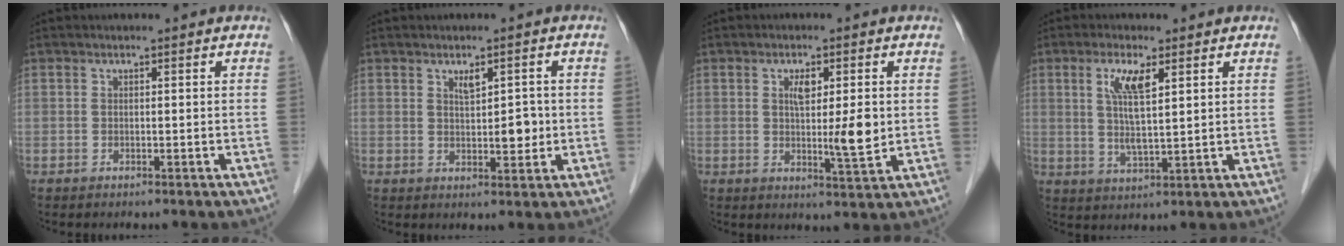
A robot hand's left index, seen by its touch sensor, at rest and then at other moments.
{"total": 3.8, "force": [0.5, 1.7, 3.3], "torque": [-0.051, 0.000, 0.014]}
{"total": 6.3, "force": [0.6, 1.3, 6.2], "torque": [-0.095, -0.006, 0.011]}
{"total": 6.1, "force": [2.3, 0.8, 5.6], "torque": [-0.114, 0.000, 0.046]}